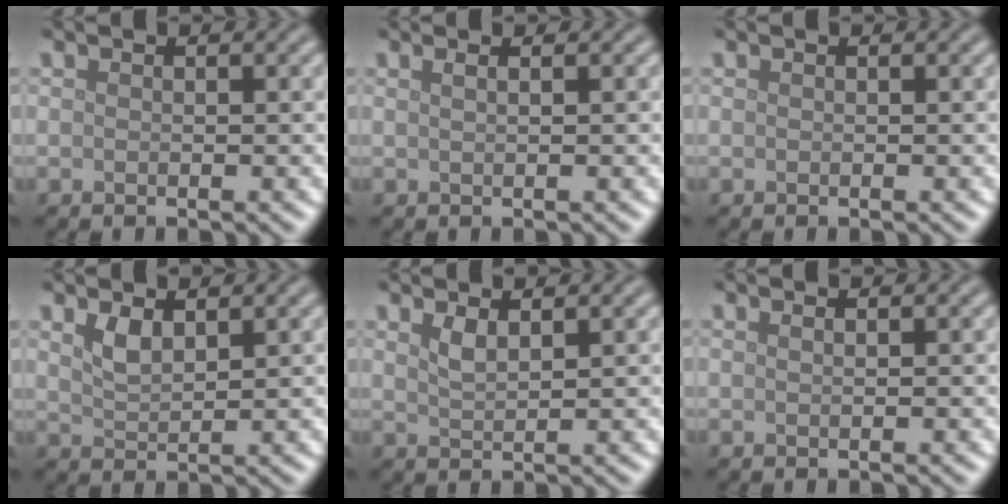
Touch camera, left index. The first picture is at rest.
{"total": 1.8, "force": [0.9, 0.9, 1.3], "torque": [-0.001, 0.000, -0.007]}
{"total": 0.0}
{"total": 2.0, "force": [1.3, 0.8, 1.3], "torque": [-0.029, -0.002, 0.029]}
{"total": 1.6, "force": [1.1, 0.4, 1.1], "torque": [-0.025, -0.001, 0.023]}
{"total": 0.8, "force": [0.4, 0.4, 0.6], "torque": [-0.003, -0.003, -0.001]}